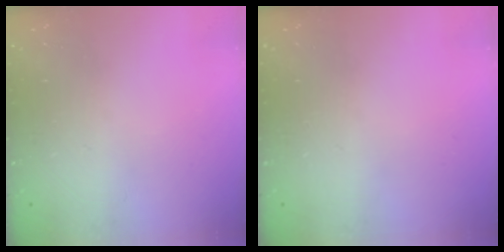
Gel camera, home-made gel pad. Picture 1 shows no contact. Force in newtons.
{"total": 0.0}